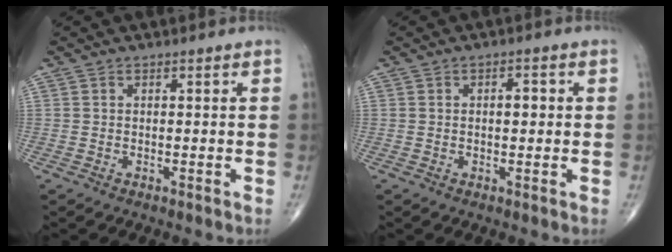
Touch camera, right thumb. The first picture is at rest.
{"total": 2.6, "force": [0.3, 1.3, 2.2], "torque": [-0.027, 0.004, 0.003]}